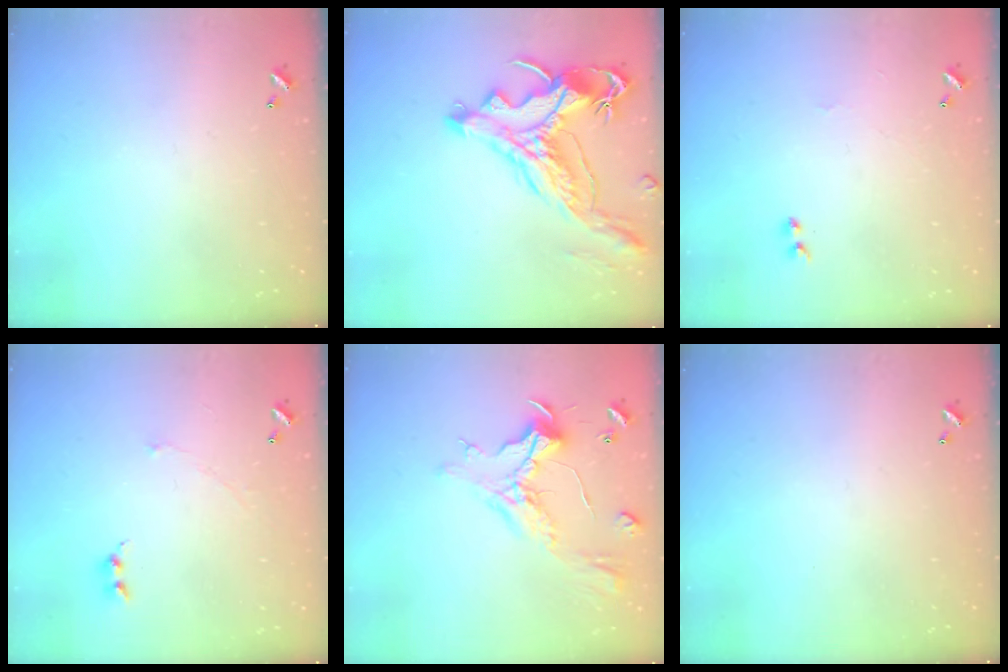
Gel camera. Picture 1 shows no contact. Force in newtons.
{"total": 6.8, "press": 6.5, "slide": 1.8}
{"total": 1.8, "press": 1.7, "slide": 0.6}
{"total": 2.4, "press": 2.3, "slide": 0.7}
{"total": 1.1, "press": 0.5, "slide": 1.0}
{"total": 0.0}